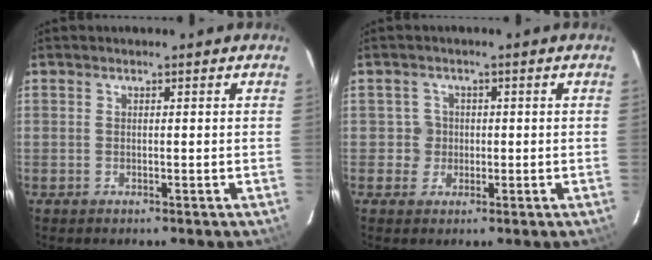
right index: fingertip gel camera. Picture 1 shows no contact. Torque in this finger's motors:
{"motor_torque": [-0.04, 0.05, 0.02, 0.00]}